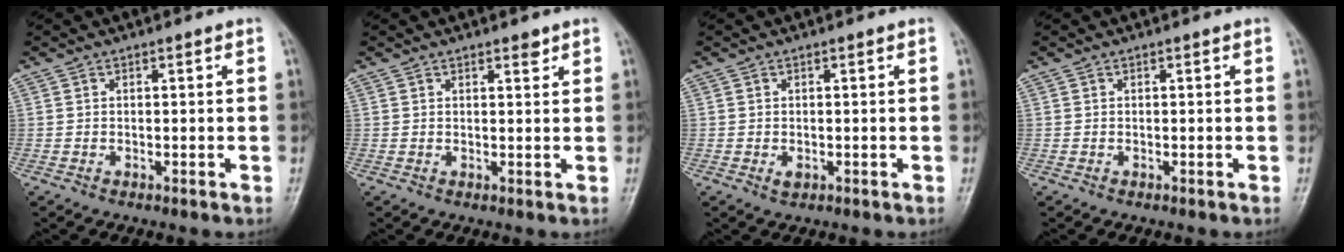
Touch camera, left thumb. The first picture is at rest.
{"total": 1.6, "force": [1.2, 0.5, 0.9], "torque": [-0.006, -0.007, 0.017]}
{"total": 1.3, "force": [0.0, 0.8, 1.0], "torque": [-0.013, -0.001, 0.003]}
{"total": 0.0}